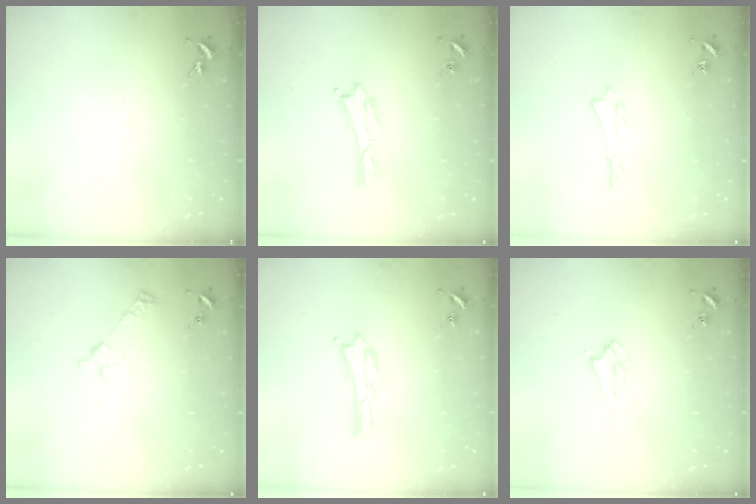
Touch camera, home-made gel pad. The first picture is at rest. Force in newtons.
{"total": 0.0}
{"total": 0.0}
{"total": 2.9, "press": 2.9, "slide": 0.2}
{"total": 0.0}
{"total": 2.2, "press": 2.2, "slide": 0.4}